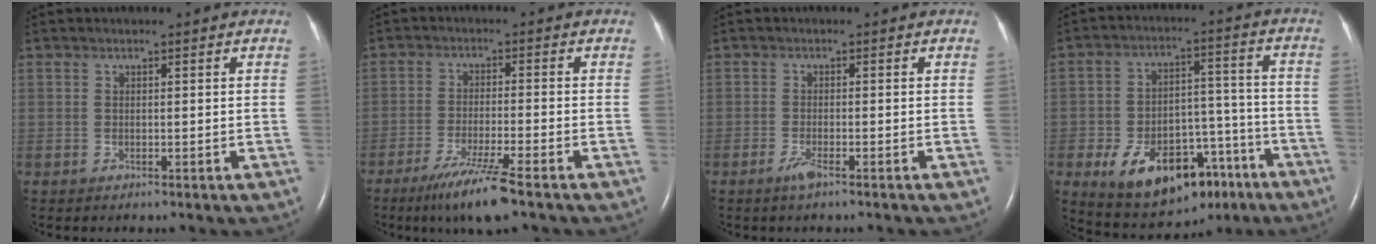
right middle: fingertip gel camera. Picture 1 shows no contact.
{"total": 8.1, "force": [-5.5, -0.3, 5.9], "torque": [-0.115, -0.026, -0.100]}
{"total": 2.0, "force": [-1.4, 0.2, 1.4], "torque": [-0.036, -0.004, -0.028]}
{"total": 16.4, "force": [-9.0, 8.8, 10.5], "torque": [-0.156, 0.026, -0.125]}